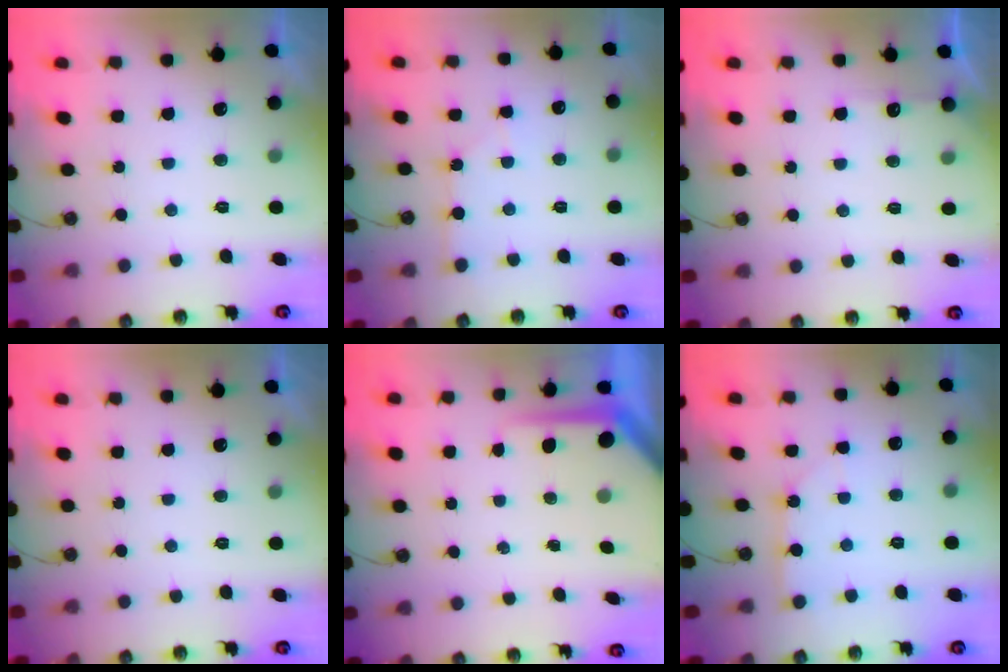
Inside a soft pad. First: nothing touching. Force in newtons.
{"total": 3.0, "press": 3.0, "slide": 0.4}
{"total": 4.3, "press": 4.3, "slide": 0.5}
{"total": 0.0}
{"total": 5.6, "press": 5.6, "slide": 0.4}
{"total": 3.0, "press": 3.0, "slide": 0.4}